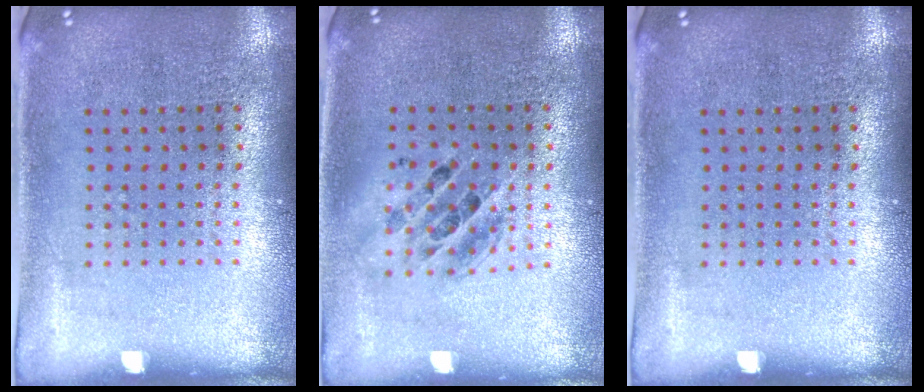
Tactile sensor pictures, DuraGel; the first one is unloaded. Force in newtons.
{"total": 1.4, "press": 1.3, "slide": 0.7}
{"total": 0.0}